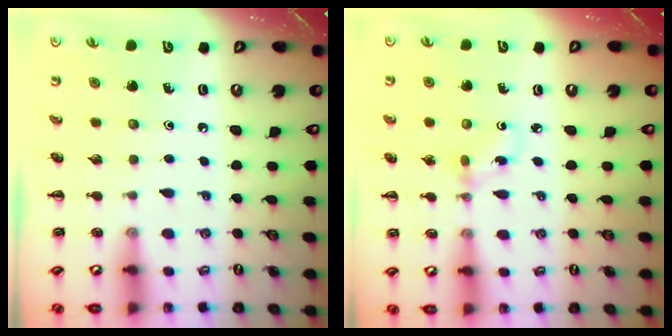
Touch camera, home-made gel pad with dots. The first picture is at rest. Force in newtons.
{"total": 2.8, "press": 2.6, "slide": 1.0}